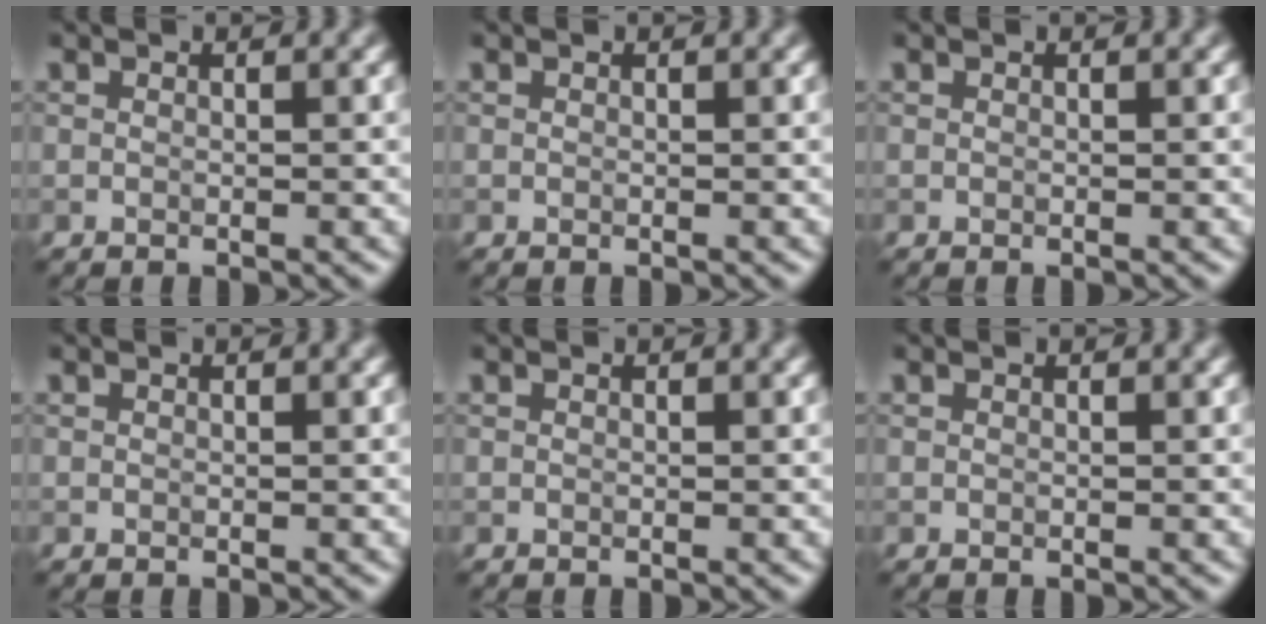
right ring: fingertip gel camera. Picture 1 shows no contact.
{"total": 0.0}
{"total": 0.0}
{"total": 0.0}
{"total": 0.0}
{"total": 0.0}